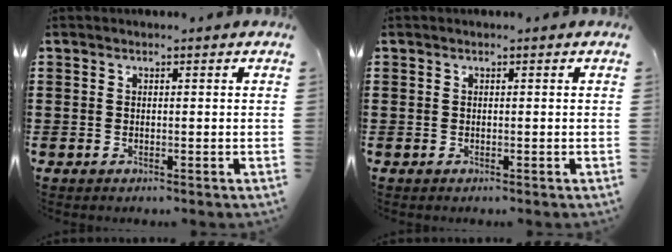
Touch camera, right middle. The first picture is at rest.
{"total": 0.0}